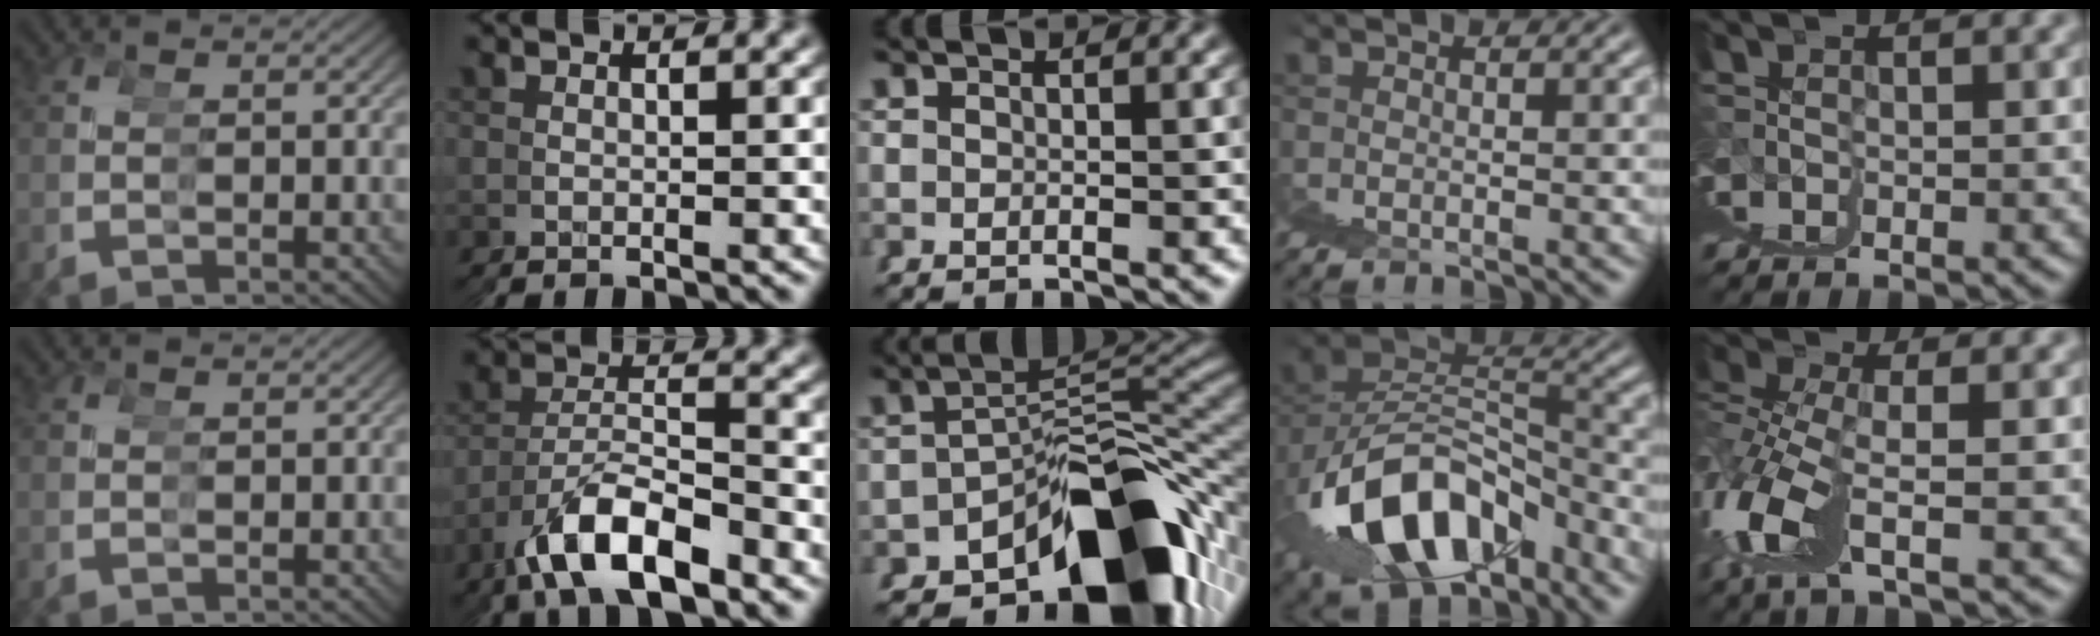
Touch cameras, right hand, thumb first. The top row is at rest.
{"thumb": {"total": 0.6, "force": [-0.1, 0.6, 0.0], "torque": [0.001, -0.001, -0.003]}, "index": {"total": 5.5, "force": [-2.7, 2.3, 4.2], "torque": [-0.078, 0.001, -0.049]}, "middle": {"total": 15.2, "force": [-9.0, 6.4, 10.5], "torque": [-0.112, -0.006, -0.123]}, "ring": {"total": 10.3, "force": [-2.2, 6.2, 7.9], "torque": [-0.116, -0.011, -0.026]}, "little": {"total": 6.0, "force": [0.7, -5.9, 0.5], "torque": [-0.005, 0.009, 0.024]}}